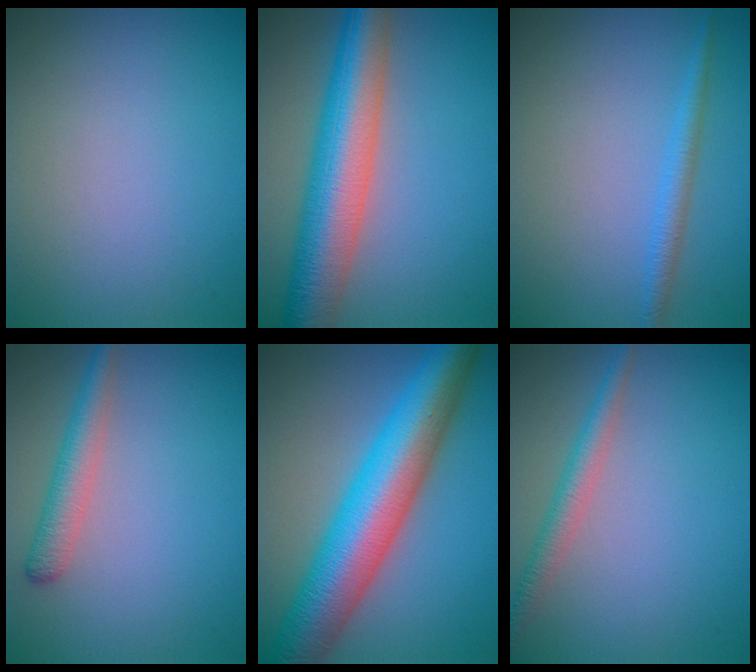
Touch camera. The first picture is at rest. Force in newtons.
{"total": 9.3, "press": 9.3, "slide": 0.5}
{"total": 1.8, "press": 1.8, "slide": 0.1}
{"total": 2.8, "press": 2.8, "slide": 0.2}
{"total": 11.2, "press": 11.2, "slide": 0.2}
{"total": 2.5, "press": 2.5, "slide": 0.1}